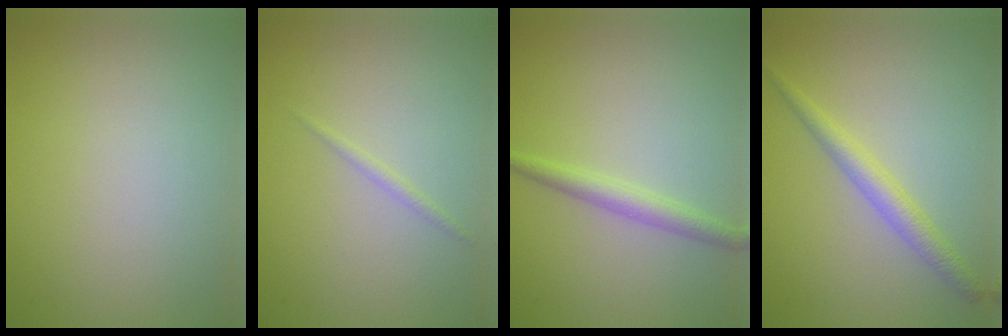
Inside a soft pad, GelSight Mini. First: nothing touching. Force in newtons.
{"total": 0.7, "press": 0.7, "slide": 0.1}
{"total": 2.1, "press": 2.1, "slide": 0.1}
{"total": 2.4, "press": 2.4, "slide": 0.1}